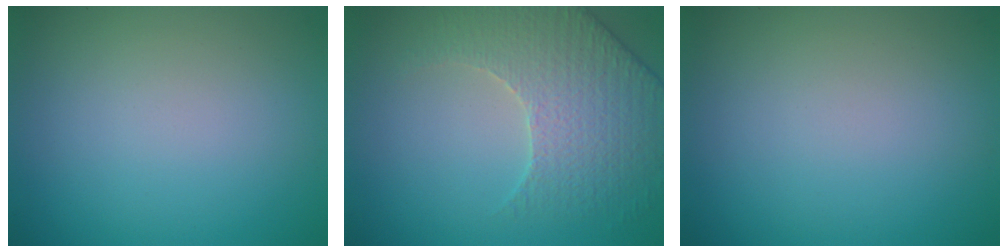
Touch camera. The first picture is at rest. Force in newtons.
{"total": 4.2, "press": 4.1, "slide": 1.0}
{"total": 0.0}